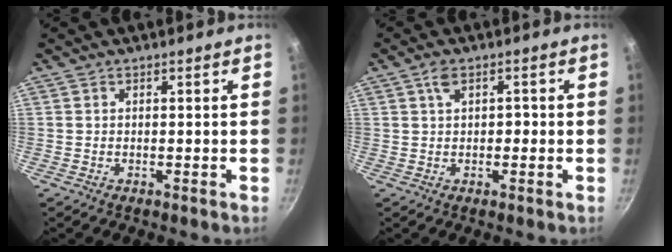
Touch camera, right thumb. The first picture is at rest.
{"total": 3.2, "force": [0.3, 1.9, 2.6], "torque": [-0.041, 0.007, 0.003]}